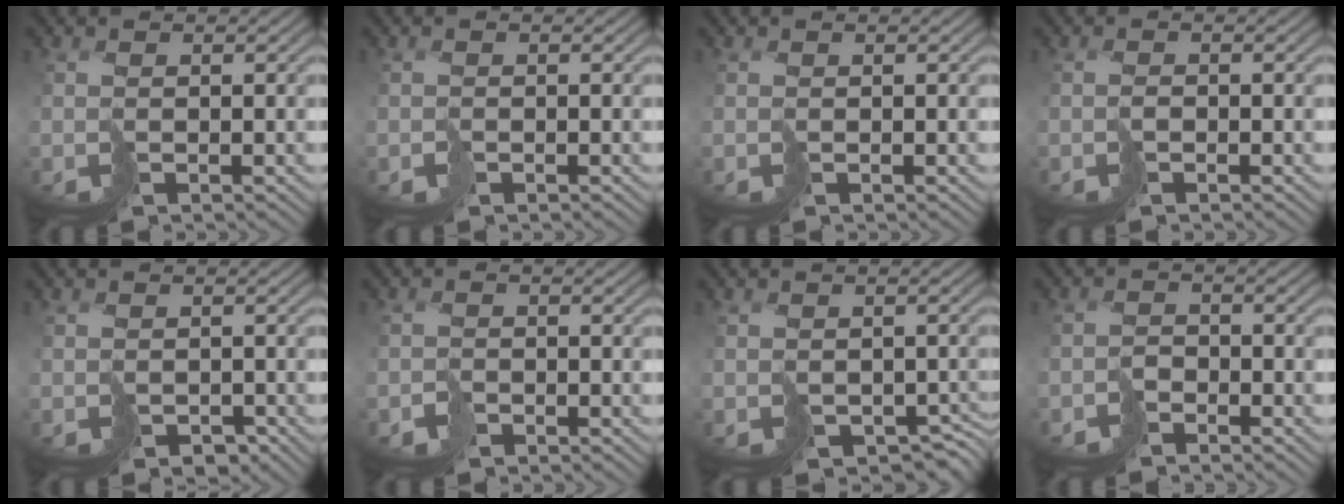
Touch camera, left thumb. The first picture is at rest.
{"total": 0.7, "force": [-0.5, 0.5, 0.2], "torque": [-0.003, 0.000, -0.011]}
{"total": 0.0}
{"total": 0.9, "force": [-0.5, 0.5, 0.5], "torque": [-0.009, 0.004, -0.013]}
{"total": 1.7, "force": [-1.0, 1.2, 0.8], "torque": [-0.017, -0.012, -0.017]}
{"total": 1.5, "force": [-1.1, 1.0, 0.4], "torque": [-0.006, 0.002, -0.023]}
{"total": 3.7, "force": [-1.8, 2.6, 1.9], "torque": [-0.034, -0.021, -0.025]}
{"total": 2.4, "force": [-1.9, 1.2, 0.7], "torque": [-0.013, 0.002, -0.047]}